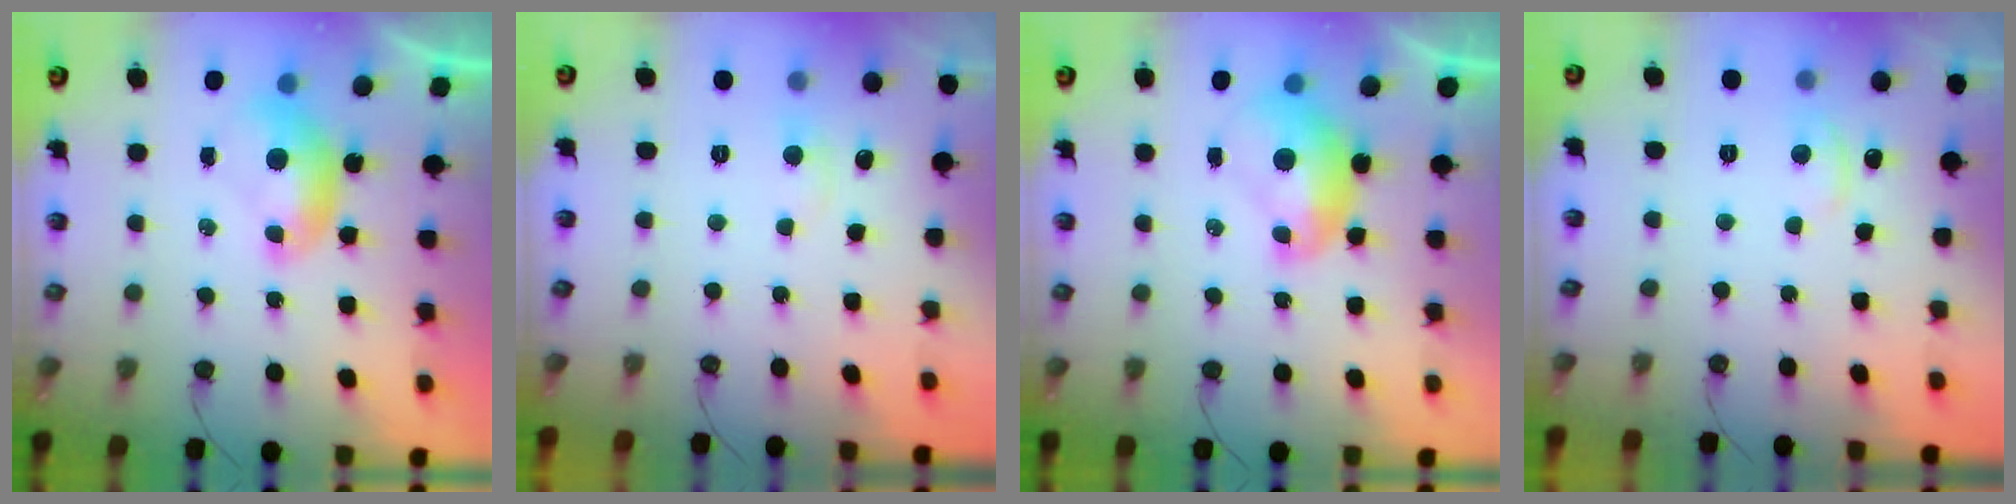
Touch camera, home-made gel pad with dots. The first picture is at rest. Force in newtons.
{"total": 1.0, "press": 0.7, "slide": 0.8}
{"total": 2.0, "press": 2.0, "slide": 0.2}
{"total": 1.5, "press": 1.4, "slide": 0.6}